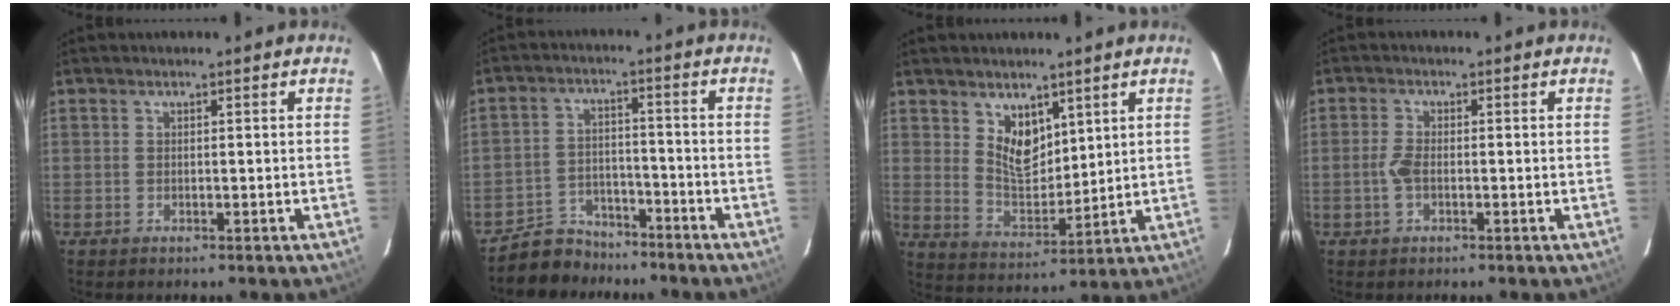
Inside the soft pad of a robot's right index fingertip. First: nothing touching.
{"total": 8.0, "force": [-6.9, 4.0, 0.6], "torque": [-0.036, 0.014, -0.112]}
{"total": 7.7, "force": [4.3, 4.5, 4.5], "torque": [-0.071, -0.002, 0.089]}
{"total": 2.9, "force": [-0.8, 1.4, 2.5], "torque": [-0.059, 0.002, -0.016]}